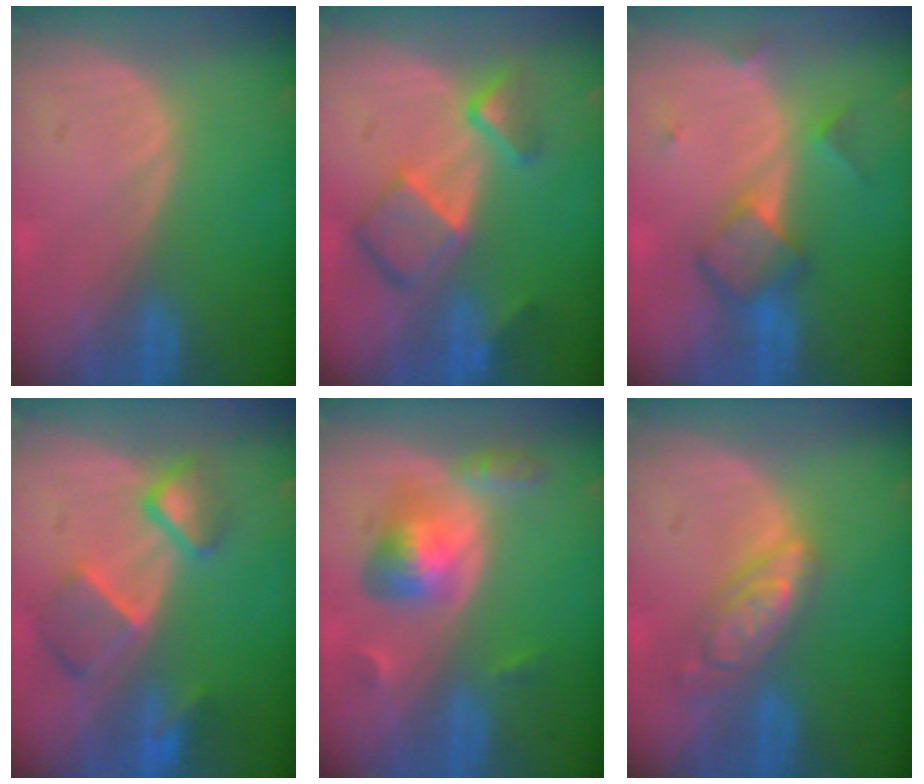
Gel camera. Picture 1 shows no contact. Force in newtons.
{"total": 7.9, "press": 6.8, "slide": 3.9}
{"total": 5.7, "press": 5.4, "slide": 1.7}
{"total": 7.6, "press": 6.7, "slide": 3.5}
{"total": 6.1, "press": 5.6, "slide": 2.4}
{"total": 6.2, "press": 5.5, "slide": 2.9}